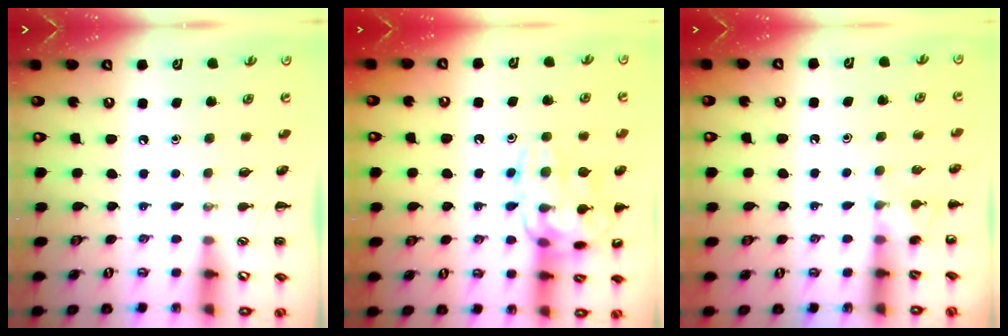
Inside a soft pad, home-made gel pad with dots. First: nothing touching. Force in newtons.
{"total": 15.8, "press": 15.7, "slide": 0.6}
{"total": 5.8, "press": 5.5, "slide": 1.9}